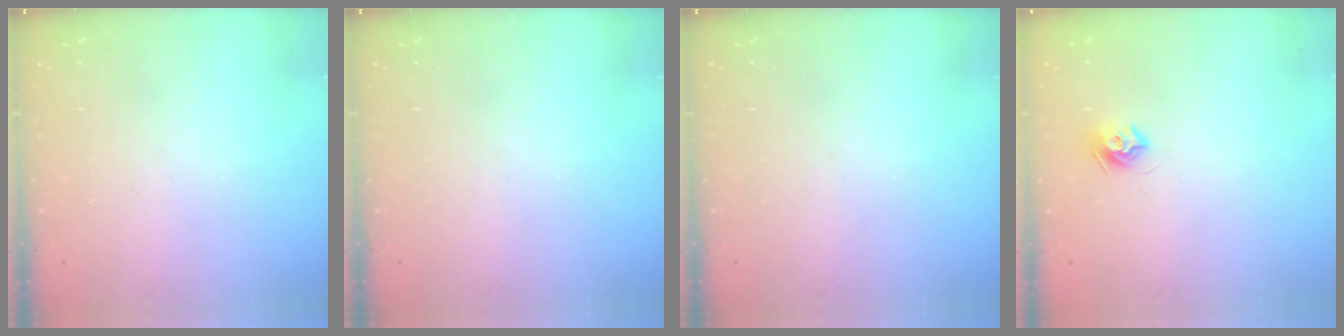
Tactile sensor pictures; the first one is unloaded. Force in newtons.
{"total": 0.0}
{"total": 0.0}
{"total": 7.6, "press": 7.6, "slide": 0.2}